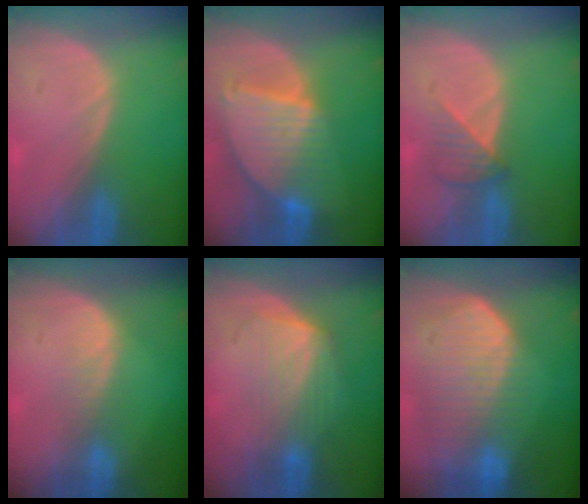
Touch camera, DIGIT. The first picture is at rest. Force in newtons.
{"total": 9.2, "press": 7.8, "slide": 4.8}
{"total": 3.4, "press": 3.3, "slide": 0.8}
{"total": 2.4, "press": 2.4, "slide": 0.2}
{"total": 6.3, "press": 6.1, "slide": 1.6}
{"total": 10.5, "press": 9.2, "slide": 5.1}